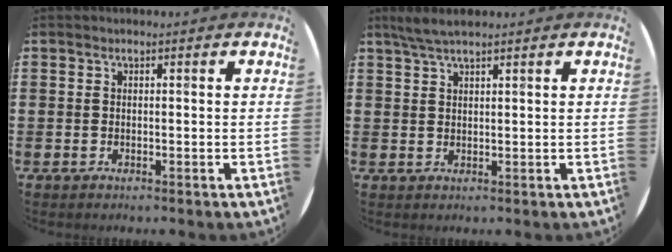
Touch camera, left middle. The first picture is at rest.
{"total": 2.8, "force": [2.2, 0.3, 1.6], "torque": [-0.035, 0.004, 0.040]}